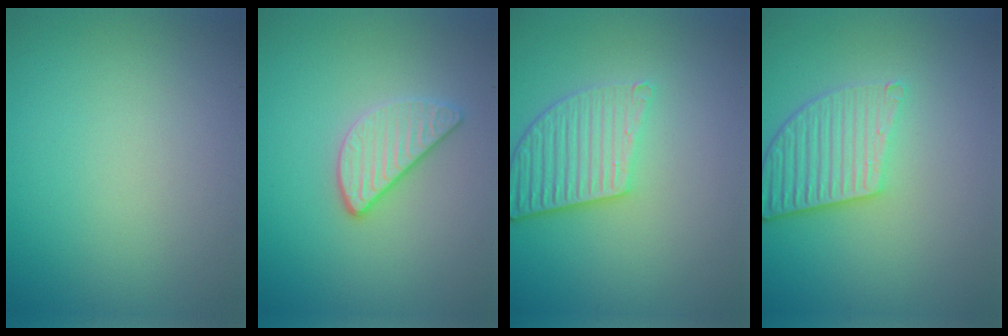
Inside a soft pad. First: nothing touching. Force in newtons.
{"total": 2.6, "press": 2.5, "slide": 0.8}
{"total": 5.1, "press": 3.8, "slide": 3.3}
{"total": 5.1, "press": 3.8, "slide": 3.4}